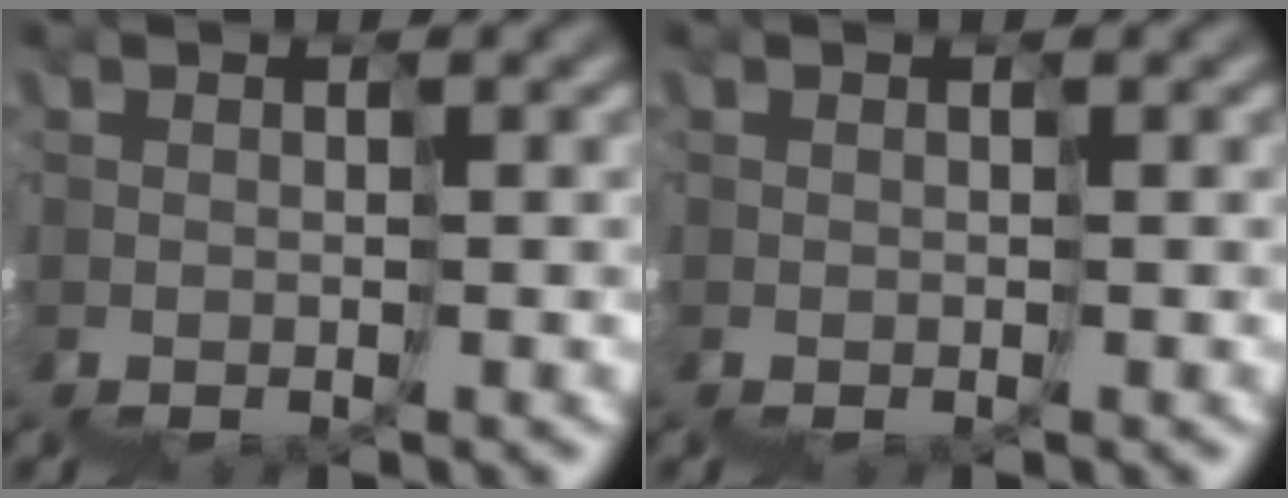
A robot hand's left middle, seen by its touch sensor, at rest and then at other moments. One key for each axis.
{"total": 0.0}